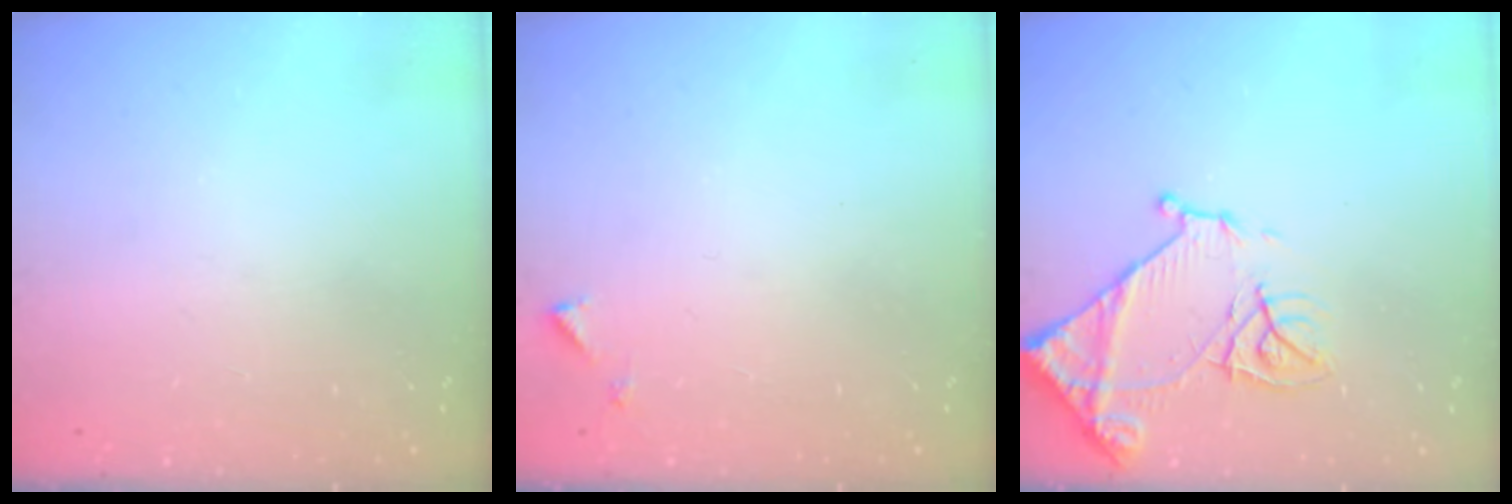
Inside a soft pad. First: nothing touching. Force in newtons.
{"total": 3.2, "press": 3.2, "slide": 0.3}
{"total": 13.0, "press": 13.0, "slide": 1.3}